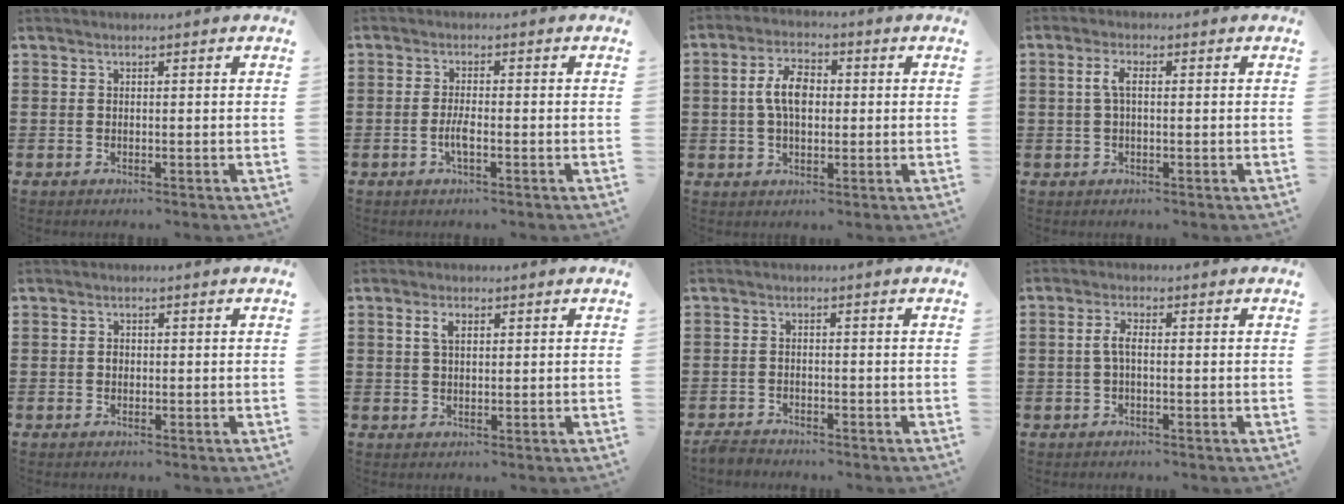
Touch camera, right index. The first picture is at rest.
{"total": 2.7, "force": [-0.9, 0.6, 2.5], "torque": [-0.058, -0.004, -0.021]}
{"total": 6.4, "force": [0.5, 3.4, 5.4], "torque": [-0.115, 0.013, 0.004]}
{"total": 2.9, "force": [0.2, 1.1, 2.7], "torque": [-0.061, 0.002, -0.002]}
{"total": 0.7, "force": [-0.1, 0.6, 0.4], "torque": [-0.011, 0.001, -0.001]}
{"total": 2.6, "force": [1.0, 1.2, 2.0], "torque": [-0.044, 0.007, 0.017]}
{"total": 1.9, "force": [-1.9, 0.3, 0.0], "torque": [-0.005, 0.000, -0.041]}
{"total": 2.7, "force": [-0.4, 0.9, 2.5], "torque": [-0.062, -0.003, -0.014]}